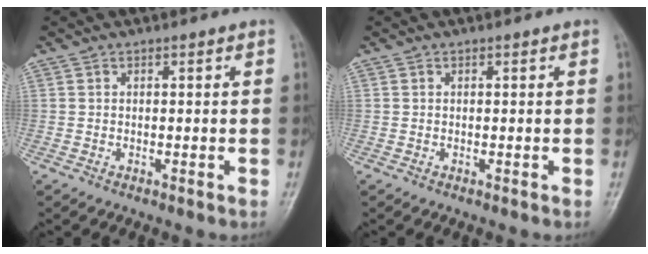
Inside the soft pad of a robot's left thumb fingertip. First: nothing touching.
{"total": 0.0}